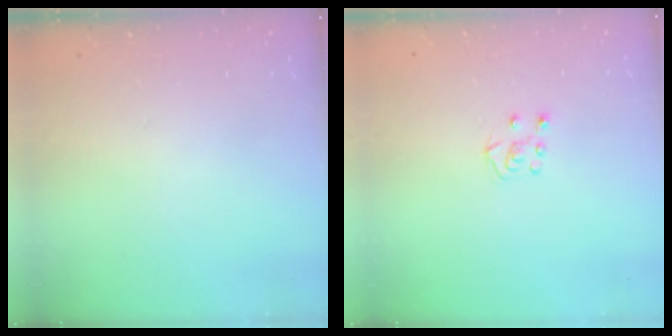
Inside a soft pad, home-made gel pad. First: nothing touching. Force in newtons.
{"total": 5.3, "press": 5.3, "slide": 0.6}